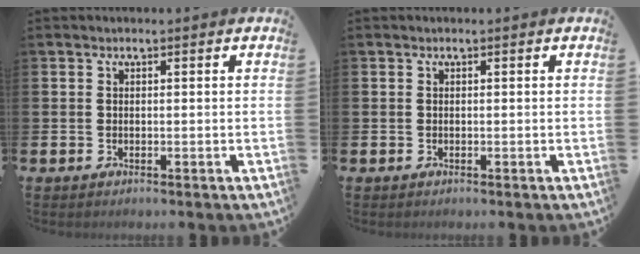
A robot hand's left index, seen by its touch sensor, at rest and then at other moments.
{"total": 0.0}